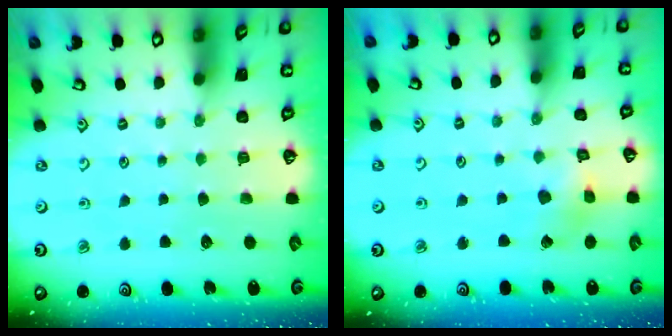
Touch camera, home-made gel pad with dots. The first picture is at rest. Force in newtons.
{"total": 4.3, "press": 4.3, "slide": 0.5}